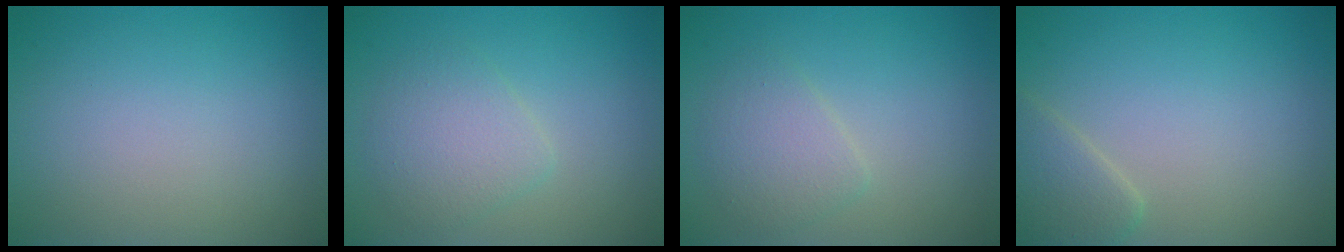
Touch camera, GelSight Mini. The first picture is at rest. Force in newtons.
{"total": 2.9, "press": 2.9, "slide": 0.0}
{"total": 2.4, "press": 2.4, "slide": 0.1}
{"total": 2.4, "press": 2.4, "slide": 0.1}